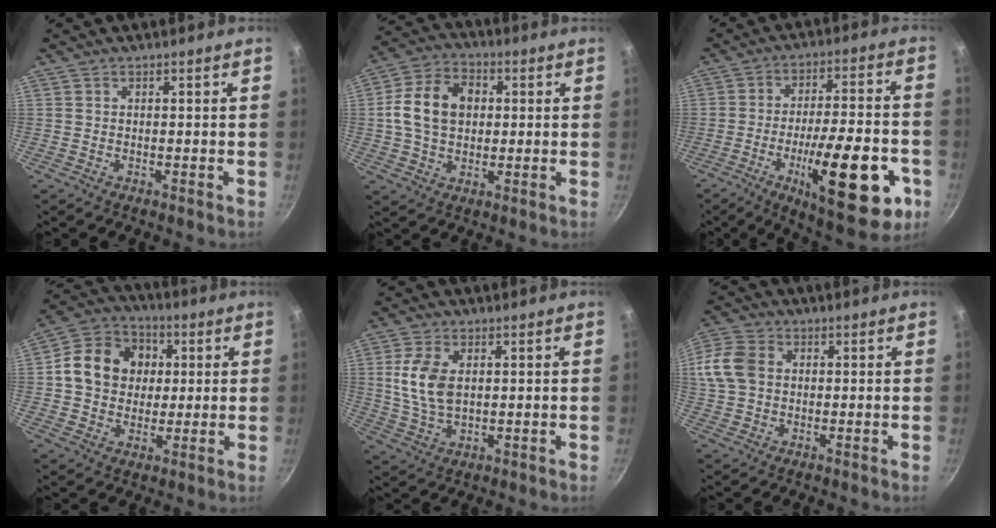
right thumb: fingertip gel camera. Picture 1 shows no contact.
{"total": 12.7, "force": [1.5, 9.4, 8.5], "torque": [-0.136, 0.016, 0.015]}
{"total": 22.8, "force": [-8.2, 7.3, 20.0], "torque": [-0.263, 0.026, -0.113]}
{"total": 14.3, "force": [2.2, 12.1, 7.4], "torque": [-0.105, 0.015, 0.025]}
{"total": 8.9, "force": [1.6, 5.3, 7.0], "torque": [-0.138, -0.011, 0.033]}
{"total": 16.4, "force": [2.5, 13.0, 9.6], "torque": [-0.236, 0.035, 0.038]}